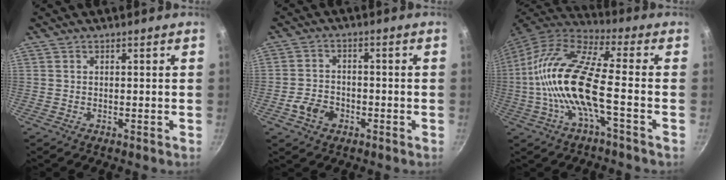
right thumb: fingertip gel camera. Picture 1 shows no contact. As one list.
[{"total": 5.2, "force": [-2.4, 3.8, 2.7], "torque": [-0.044, 0.023, -0.046]}, {"total": 17.5, "force": [-2.8, 4.9, 16.6], "torque": [-0.327, 0.036, -0.071]}]